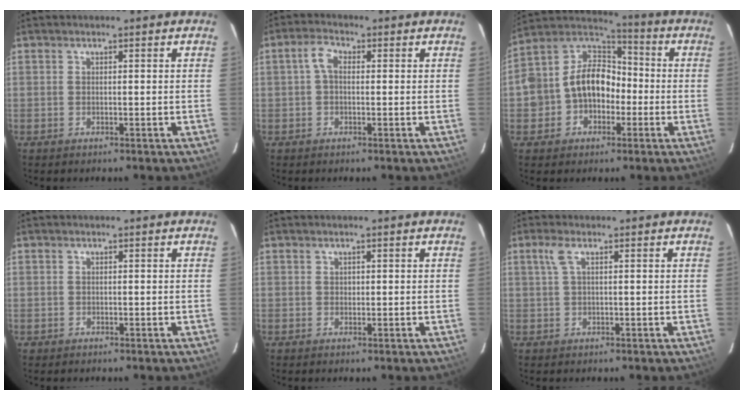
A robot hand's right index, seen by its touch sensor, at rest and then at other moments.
{"total": 3.0, "force": [0.2, 1.8, 2.4], "torque": [-0.049, 0.012, 0.003]}
{"total": 13.1, "force": [-2.7, 10.7, 7.1], "torque": [-0.160, 0.041, -0.041]}
{"total": 0.7, "force": [-0.3, 0.7, -0.1], "torque": [0.001, 0.002, -0.004]}
{"total": 0.5, "force": [0.2, 0.5, 0.0], "torque": [0.003, 0.003, 0.003]}
{"total": 2.2, "force": [0.7, 0.2, 2.1], "torque": [-0.045, 0.005, 0.015]}